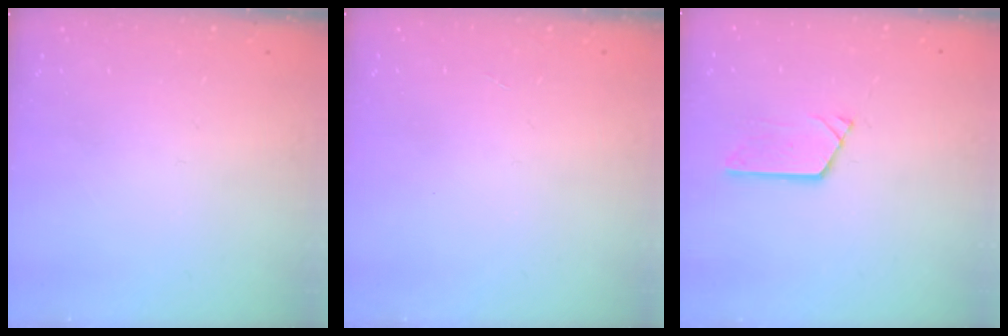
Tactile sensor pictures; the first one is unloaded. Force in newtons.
{"total": 0.0}
{"total": 2.7, "press": 2.7, "slide": 0.0}